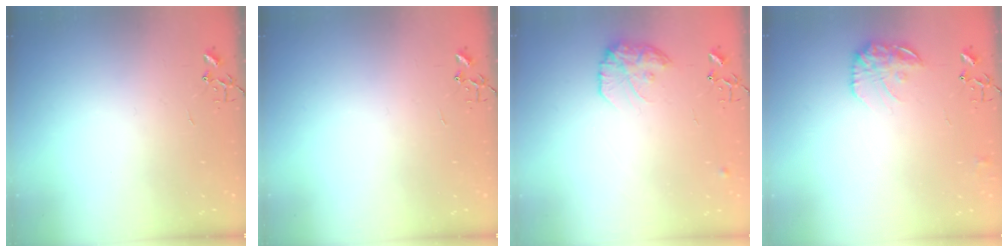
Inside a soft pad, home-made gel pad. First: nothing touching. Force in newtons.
{"total": 0.0}
{"total": 13.1, "press": 13.0, "slide": 0.7}
{"total": 12.1, "press": 12.1, "slide": 0.5}